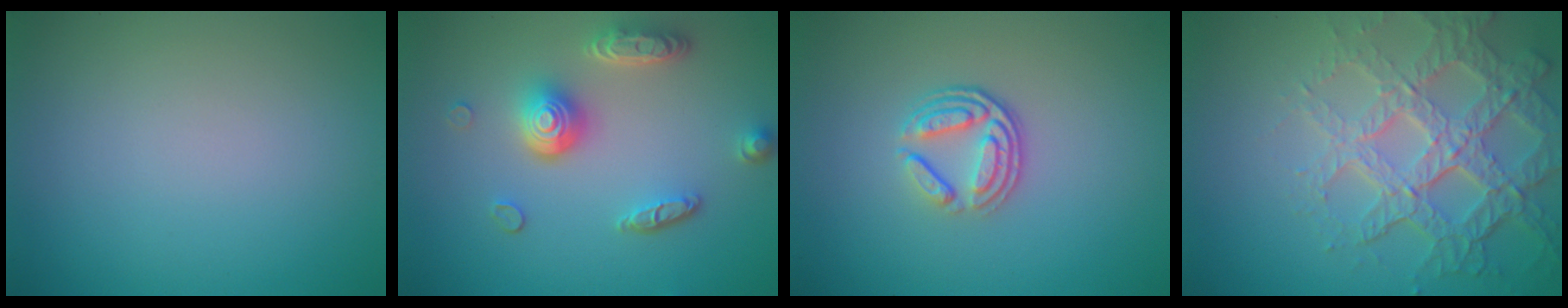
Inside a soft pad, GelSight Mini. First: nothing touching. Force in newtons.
{"total": 4.9, "press": 3.7, "slide": 3.2}
{"total": 3.6, "press": 2.6, "slide": 2.6}
{"total": 7.3, "press": 5.2, "slide": 5.2}